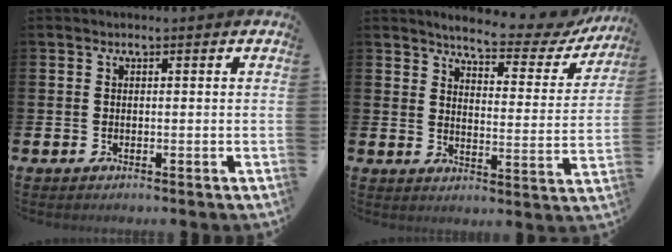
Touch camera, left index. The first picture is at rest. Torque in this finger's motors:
{"motor_torque": [1.08, -1.06, 0.16, 0.04]}